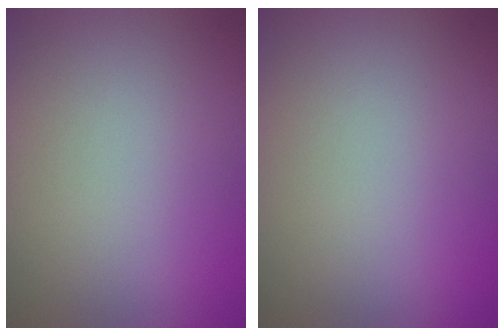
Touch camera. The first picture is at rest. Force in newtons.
{"total": 0.0}